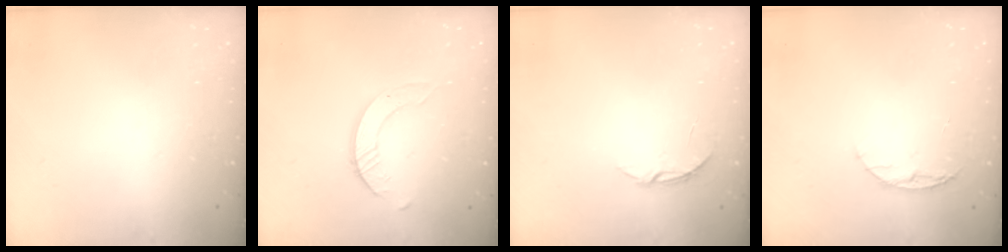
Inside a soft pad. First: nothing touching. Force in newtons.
{"total": 4.0, "press": 4.0, "slide": 0.1}
{"total": 3.7, "press": 3.7, "slide": 0.3}
{"total": 6.1, "press": 6.0, "slide": 0.7}